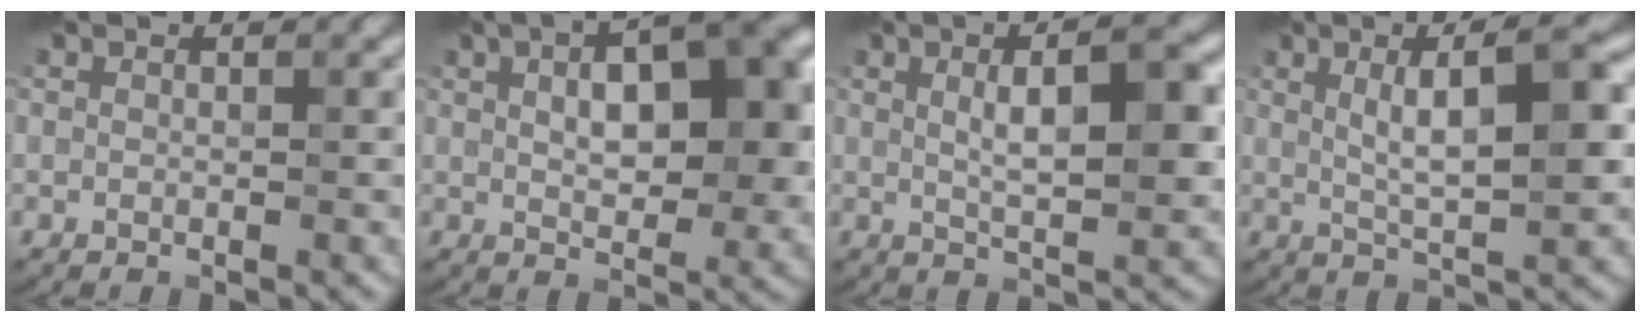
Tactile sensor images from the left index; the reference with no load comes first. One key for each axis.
{"total": 9.2, "fx": 1.9, "fy": 4.3, "fz": 7.9, "tx": -0.106, "ty": 0.012, "tz": 0.026}
{"total": 5.7, "fx": 1.2, "fy": 1.5, "fz": 5.4, "tx": -0.082, "ty": 0.006, "tz": 0.017}
{"total": 6.4, "fx": 1.3, "fy": 1.4, "fz": 6.1, "tx": -0.090, "ty": 0.010, "tz": 0.018}